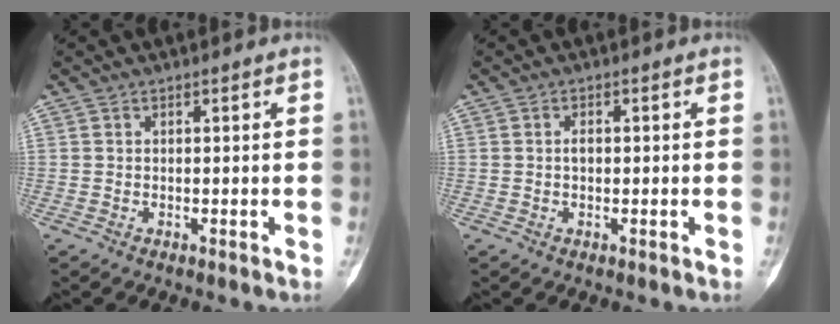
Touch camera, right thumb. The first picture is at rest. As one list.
[{"total": 1.8, "force": [0.1, 1.0, 1.5], "torque": [-0.026, 0.001, 0.001]}]